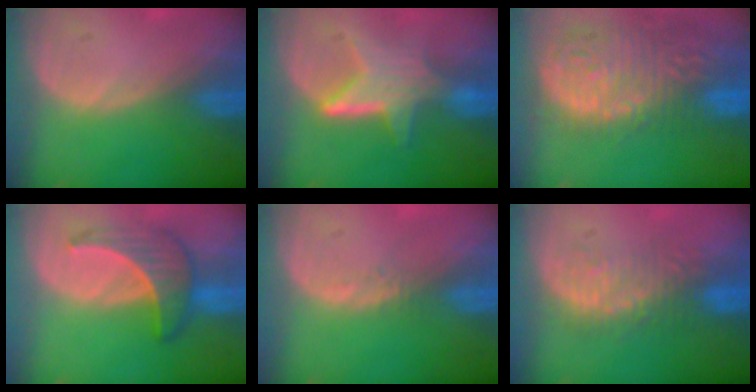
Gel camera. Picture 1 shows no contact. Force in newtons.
{"total": 6.4, "press": 6.0, "slide": 2.3}
{"total": 15.3, "press": 12.6, "slide": 8.6}
{"total": 6.5, "press": 6.3, "slide": 1.7}
{"total": 0.9, "press": 0.8, "slide": 0.4}
{"total": 6.0, "press": 5.8, "slide": 1.4}